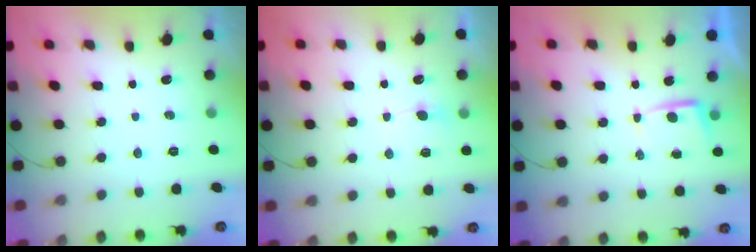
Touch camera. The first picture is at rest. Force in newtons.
{"total": 3.7, "press": 3.7, "slide": 0.5}
{"total": 2.0, "press": 2.0, "slide": 0.3}